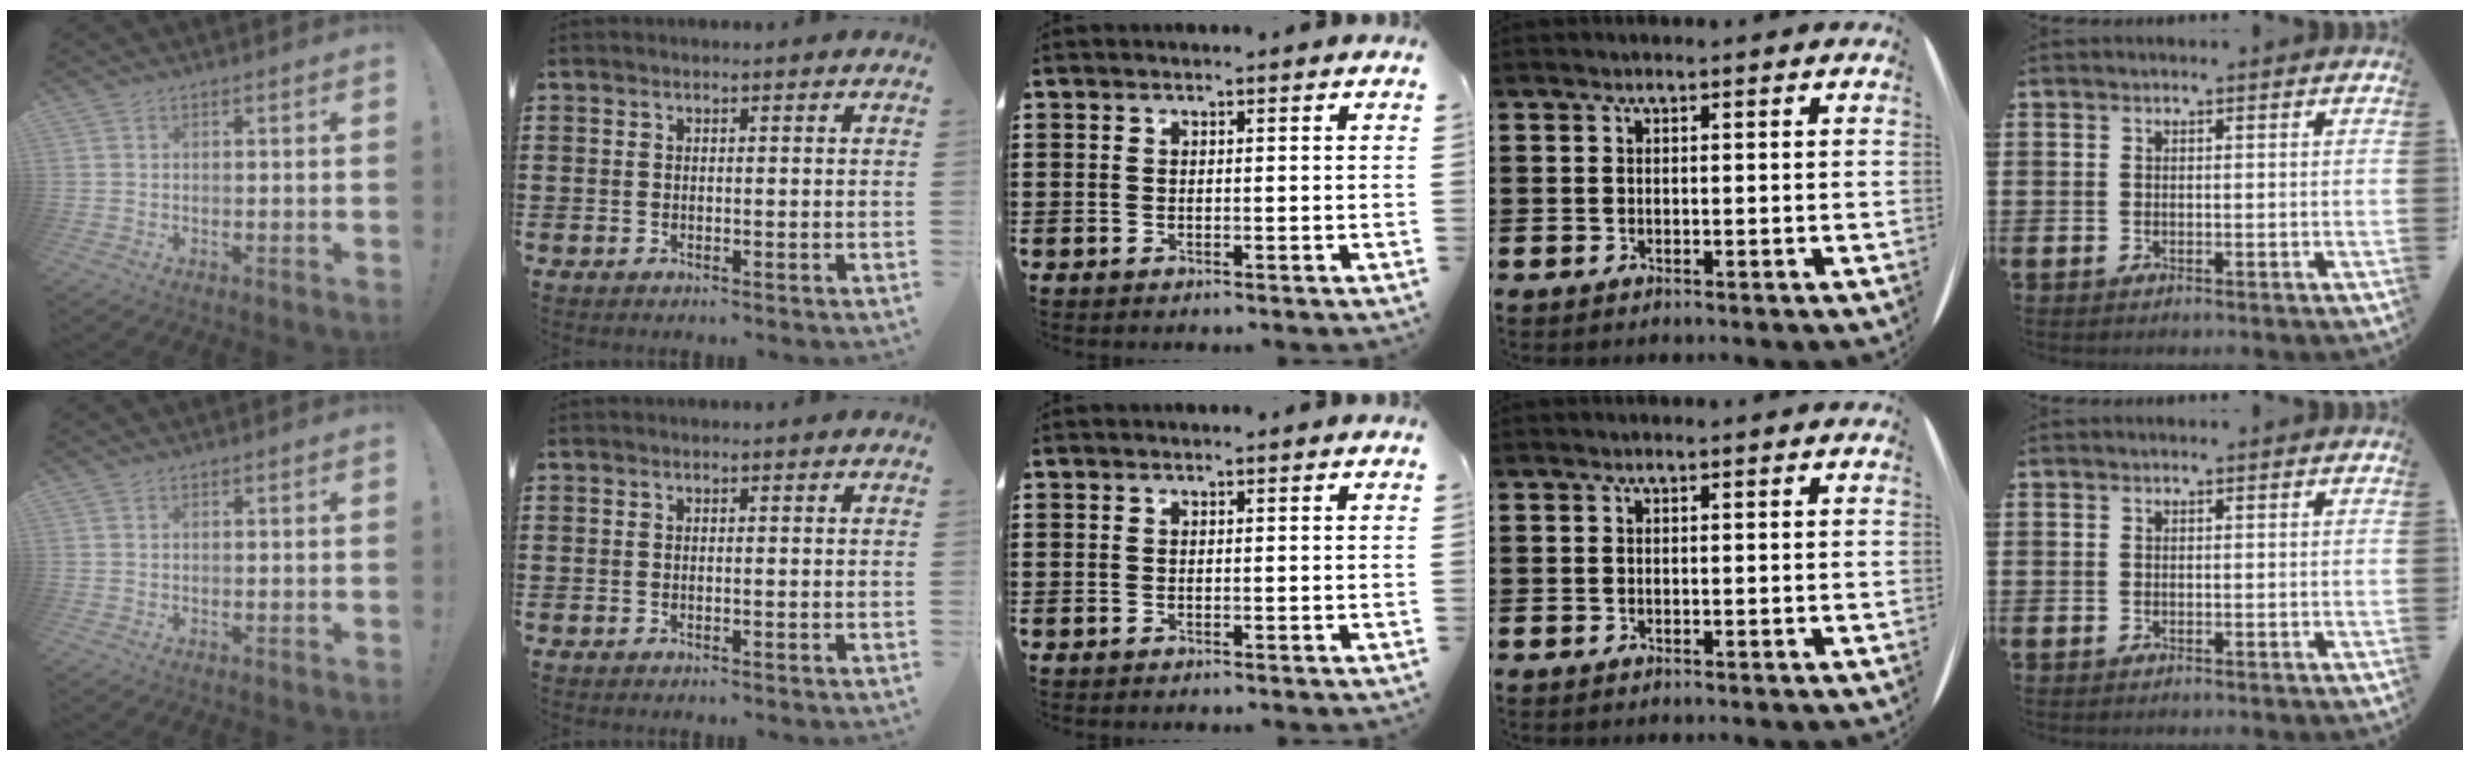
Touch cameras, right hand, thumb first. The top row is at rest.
{}